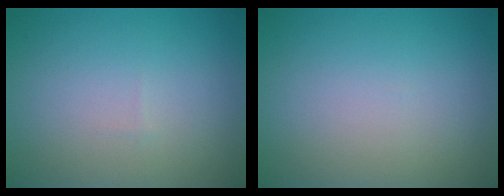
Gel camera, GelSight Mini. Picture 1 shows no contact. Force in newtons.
{"total": 0.0}